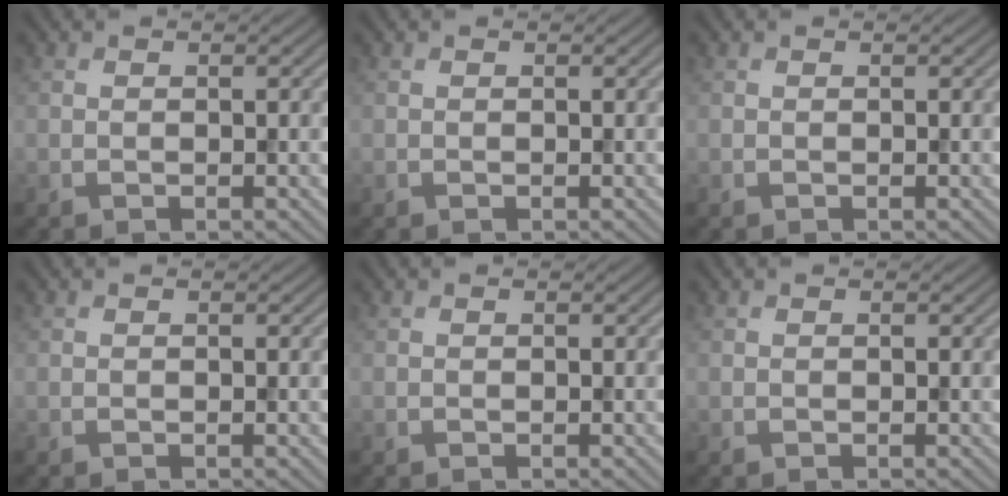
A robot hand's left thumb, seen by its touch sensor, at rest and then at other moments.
{"total": 0.0}
{"total": 0.0}
{"total": 0.0}
{"total": 0.0}
{"total": 0.0}